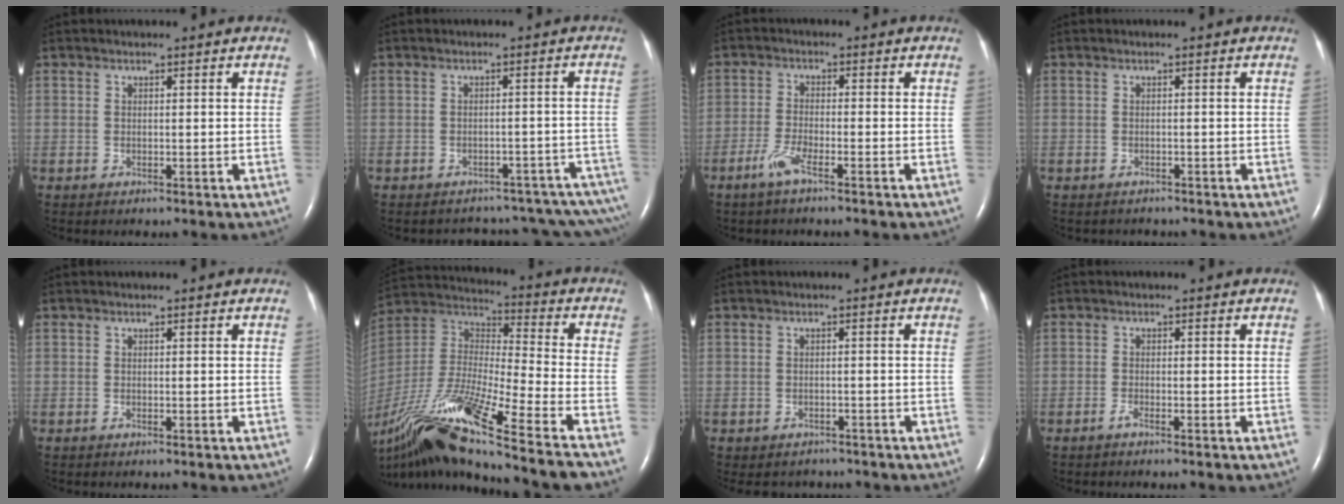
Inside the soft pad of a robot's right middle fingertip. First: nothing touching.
{"total": 14.9, "force": [-13.0, 5.7, 4.6], "torque": [-0.040, 0.035, -0.130]}
{"total": 3.8, "force": [-2.7, 0.4, 2.7], "torque": [-0.068, -0.006, -0.057]}
{"total": 1.7, "force": [-1.6, 0.7, 0.1], "torque": [-0.009, -0.002, -0.021]}
{"total": 0.0}
{"total": 25.8, "force": [-18.1, 0.4, 18.4], "torque": [-0.377, -0.048, -0.334]}
{"total": 3.7, "force": [-3.3, 1.7, 0.0], "torque": [-0.005, 0.005, -0.042]}
{"total": 1.1, "force": [-0.9, 0.0, 0.6], "torque": [-0.019, -0.001, -0.019]}